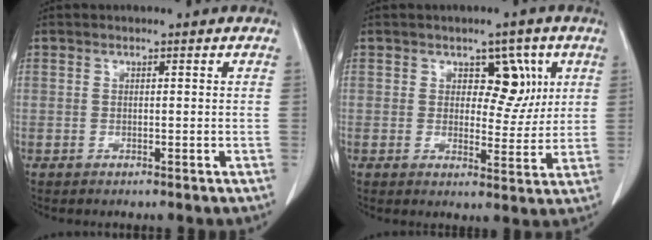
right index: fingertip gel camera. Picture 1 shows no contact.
{"total": 6.1, "force": [2.3, 3.8, 4.3], "torque": [-0.043, 0.007, 0.033]}